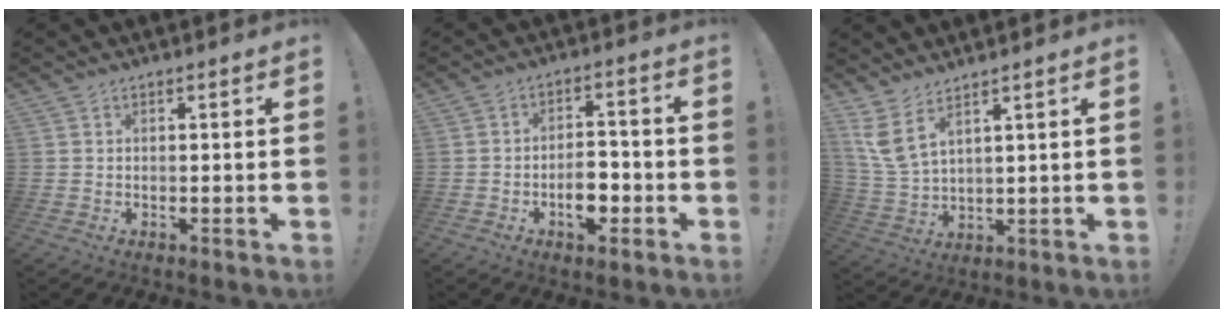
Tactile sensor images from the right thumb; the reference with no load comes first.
{"total": 7.6, "force": [-2.7, 4.7, 5.3], "torque": [-0.071, 0.016, -0.045]}
{"total": 7.2, "force": [5.1, 2.2, 4.5], "torque": [-0.105, -0.026, 0.098]}